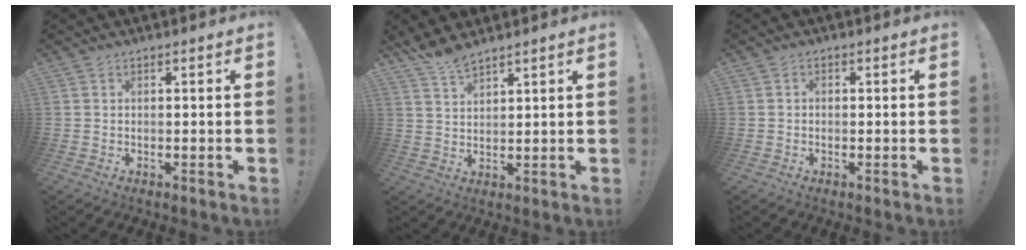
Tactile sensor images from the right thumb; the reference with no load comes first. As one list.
[{"total": 5.4, "force": [4.9, 0.9, 2.1], "torque": [-0.050, -0.028, 0.092]}, {"total": 0.7, "force": [-0.5, 0.4, 0.3], "torque": [-0.009, 0.004, -0.009]}]